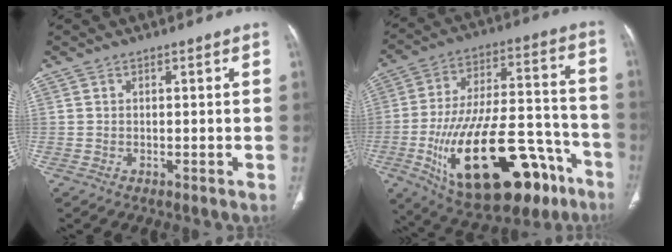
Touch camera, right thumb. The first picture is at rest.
{"total": 30.8, "force": [-13.6, 13.6, 24.1], "torque": [-0.385, 0.050, -0.198]}